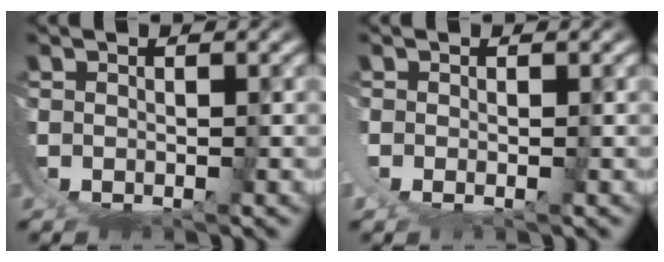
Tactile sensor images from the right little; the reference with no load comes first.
{"total": 1.0, "force": [-0.1, 0.2, 1.0], "torque": [-0.025, -0.007, 0.004]}